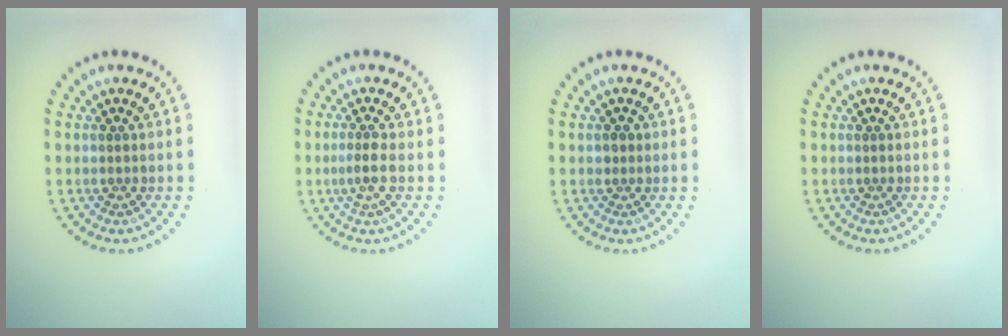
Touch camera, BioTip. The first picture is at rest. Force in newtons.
{"total": 1.5, "press": 1.3, "slide": 0.8}
{"total": 0.8, "press": 0.7, "slide": 0.3}
{"total": 0.0}